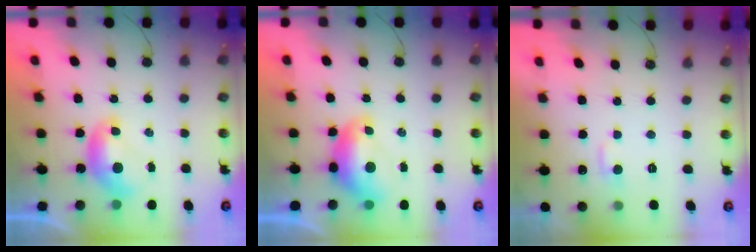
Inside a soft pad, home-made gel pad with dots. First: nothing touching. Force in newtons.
{"total": 1.7, "press": 1.6, "slide": 0.5}
{"total": 2.8, "press": 2.7, "slide": 0.5}